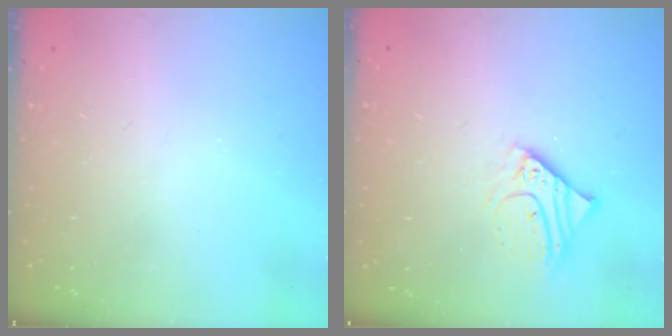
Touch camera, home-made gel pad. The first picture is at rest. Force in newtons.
{"total": 5.6, "press": 5.6, "slide": 0.5}